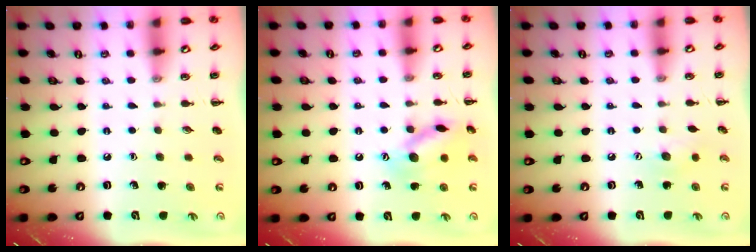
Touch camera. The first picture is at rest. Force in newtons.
{"total": 13.0, "press": 13.0, "slide": 0.8}
{"total": 6.9, "press": 6.7, "slide": 1.7}